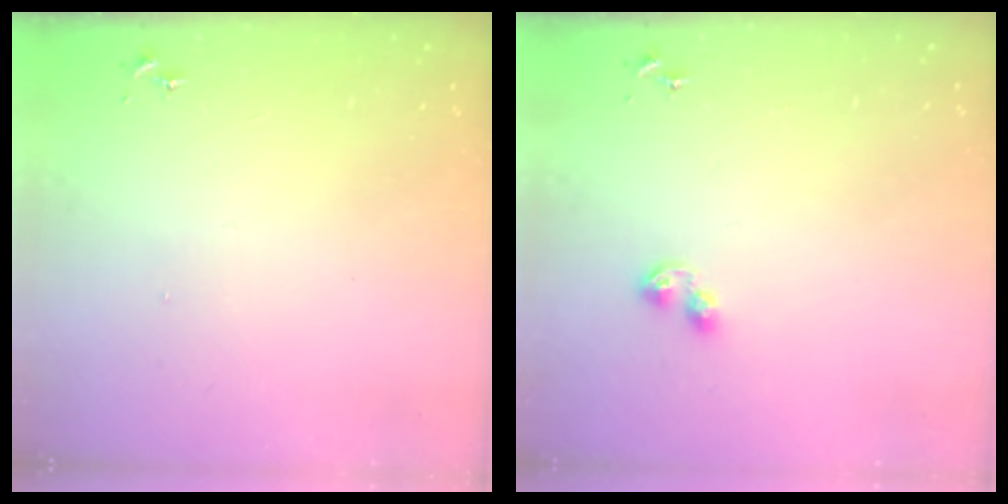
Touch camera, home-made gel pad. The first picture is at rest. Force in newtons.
{"total": 3.7, "press": 3.7, "slide": 0.4}